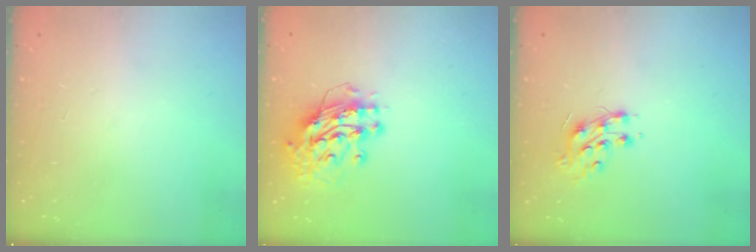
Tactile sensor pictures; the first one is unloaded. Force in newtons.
{"total": 12.9, "press": 12.8, "slide": 1.2}
{"total": 8.4, "press": 8.4, "slide": 0.2}